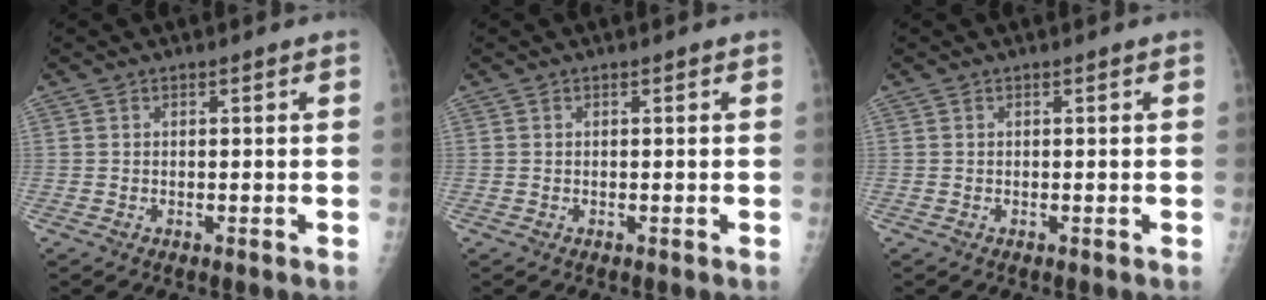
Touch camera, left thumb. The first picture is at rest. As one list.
[{"total": 0.0}, {"total": 0.0}]